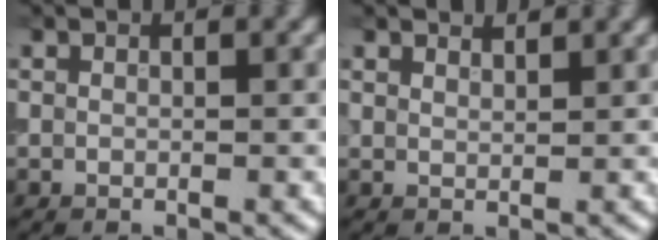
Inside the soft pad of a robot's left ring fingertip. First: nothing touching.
{"total": 2.2, "force": [2.1, 0.3, 0.5], "torque": [-0.008, 0.003, 0.025]}